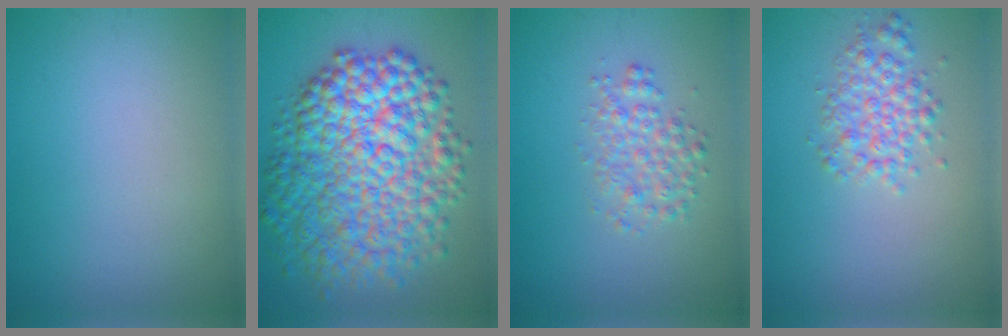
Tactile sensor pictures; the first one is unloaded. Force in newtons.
{"total": 11.8, "press": 11.8, "slide": 0.1}
{"total": 2.5, "press": 2.5, "slide": 0.1}
{"total": 3.0, "press": 3.0, "slide": 0.1}